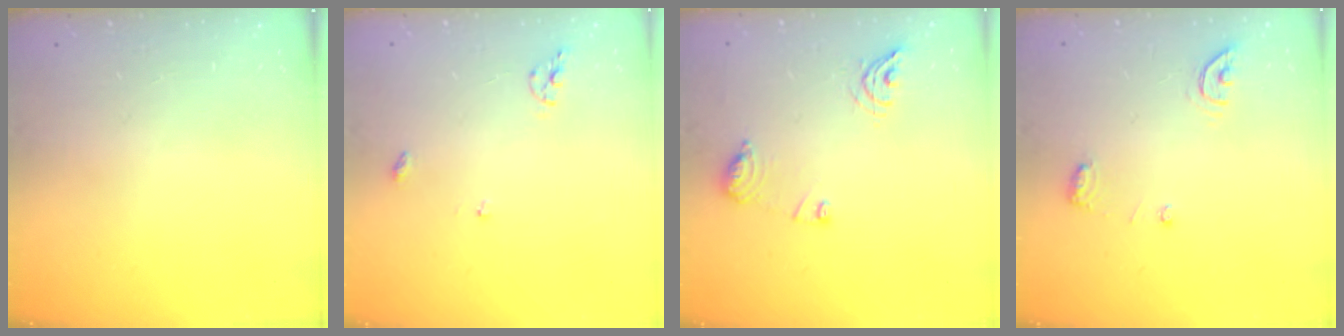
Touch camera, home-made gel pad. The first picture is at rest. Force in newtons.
{"total": 6.2, "press": 6.2, "slide": 0.1}
{"total": 9.0, "press": 9.0, "slide": 0.7}
{"total": 6.4, "press": 6.4, "slide": 0.6}